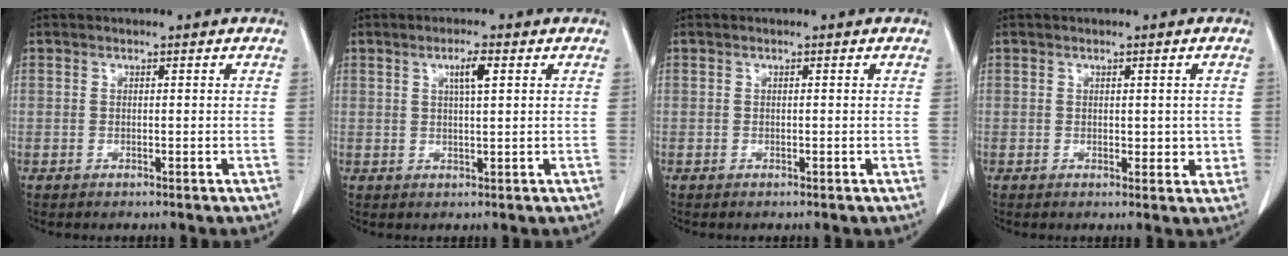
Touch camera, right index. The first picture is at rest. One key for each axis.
{"total": 3.2, "fx": 1.3, "fy": 0.3, "fz": 2.9, "tx": -0.047, "ty": 0.001, "tz": 0.020}
{"total": 0.0}
{"total": 2.9, "fx": 0.1, "fy": 1.7, "fz": 2.3, "tx": -0.021, "ty": -0.002, "tz": 0.005}